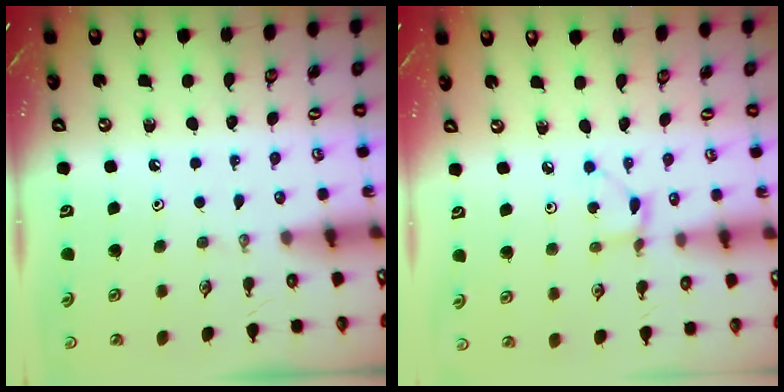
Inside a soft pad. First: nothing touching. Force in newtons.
{"total": 1.8, "press": 1.8, "slide": 0.1}